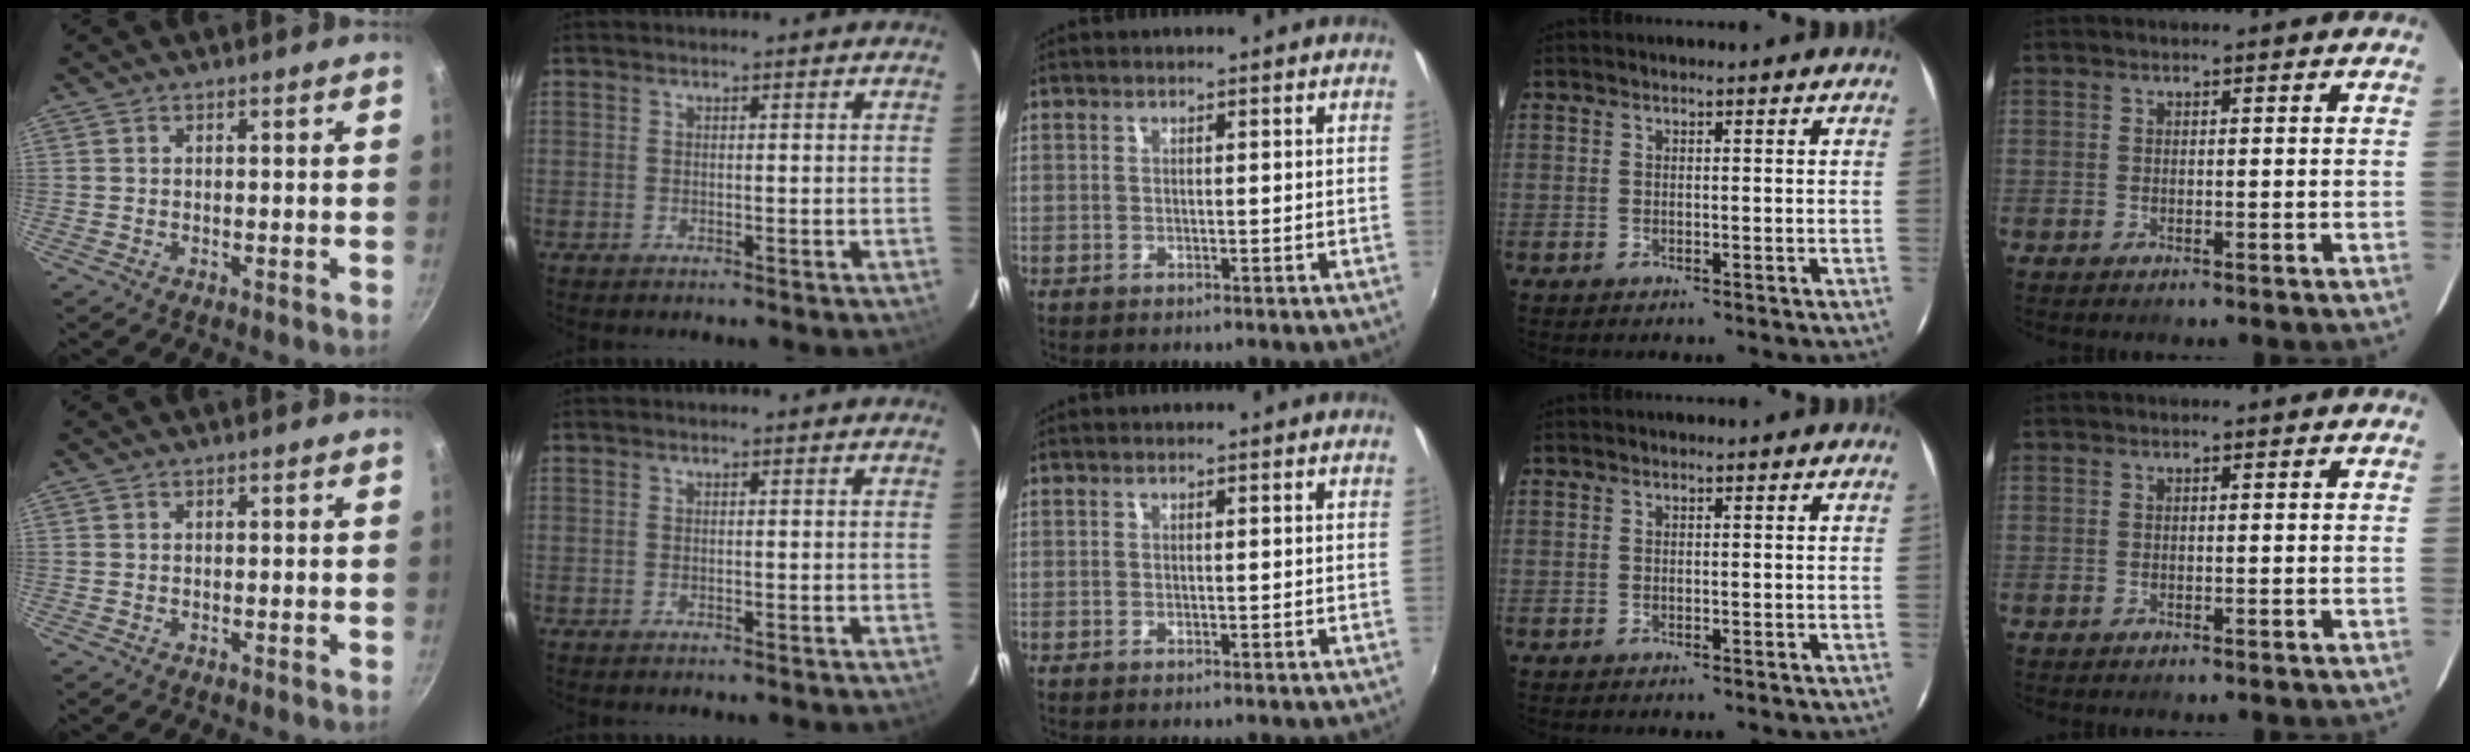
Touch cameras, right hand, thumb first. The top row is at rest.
{}